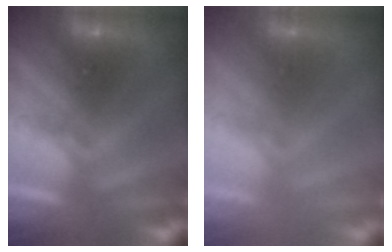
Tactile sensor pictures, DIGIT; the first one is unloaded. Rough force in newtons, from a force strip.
{"total": 2.8}